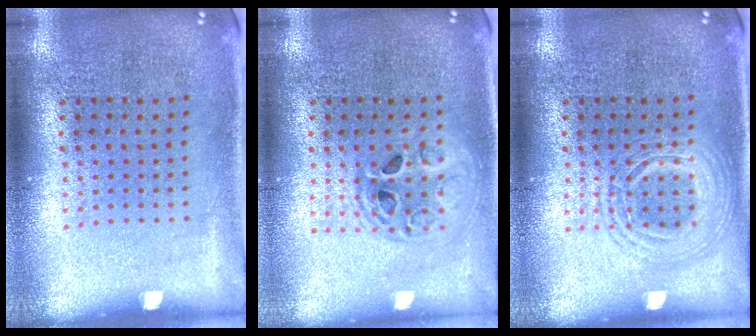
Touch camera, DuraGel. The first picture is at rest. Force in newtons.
{"total": 1.6, "press": 1.4, "slide": 0.8}
{"total": 2.5, "press": 2.5, "slide": 0.3}